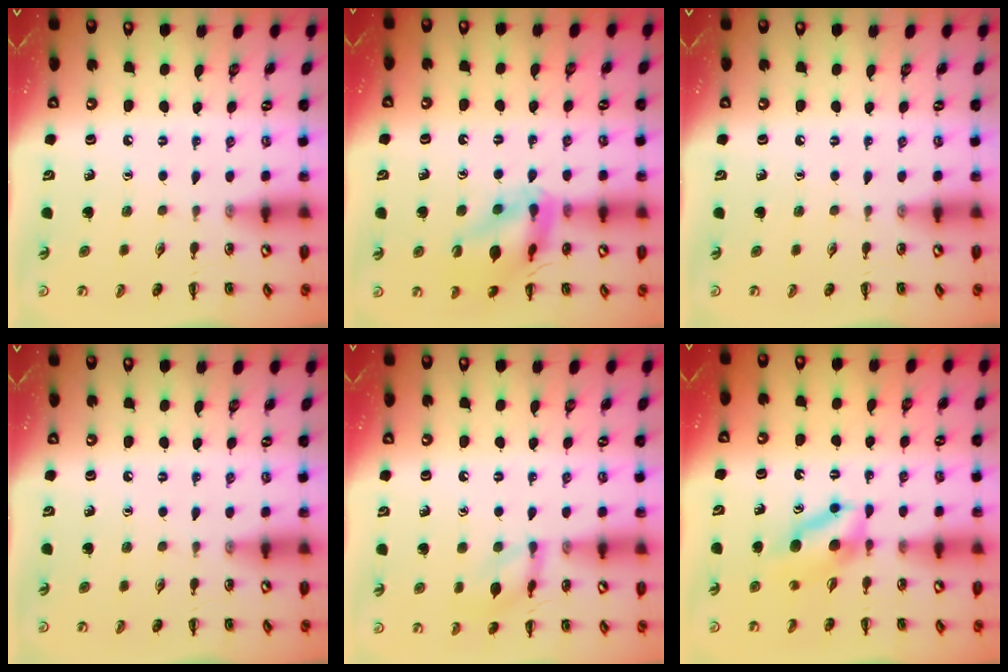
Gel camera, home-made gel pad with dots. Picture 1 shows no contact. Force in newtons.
{"total": 15.5, "press": 15.4, "slide": 1.8}
{"total": 0.0}
{"total": 0.0}
{"total": 9.7, "press": 9.7, "slide": 0.6}
{"total": 6.1, "press": 6.1, "slide": 0.9}